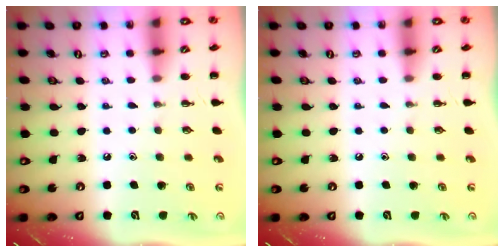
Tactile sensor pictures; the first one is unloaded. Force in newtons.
{"total": 0.0}